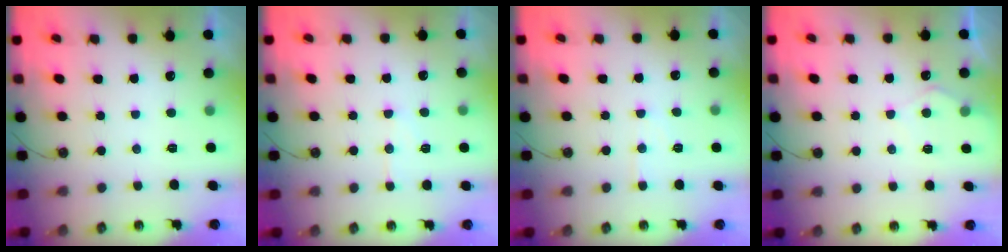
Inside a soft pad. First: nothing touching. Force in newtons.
{"total": 6.5, "press": 6.4, "slide": 0.6}
{"total": 5.9, "press": 5.9, "slide": 0.6}
{"total": 5.6, "press": 5.6, "slide": 0.7}